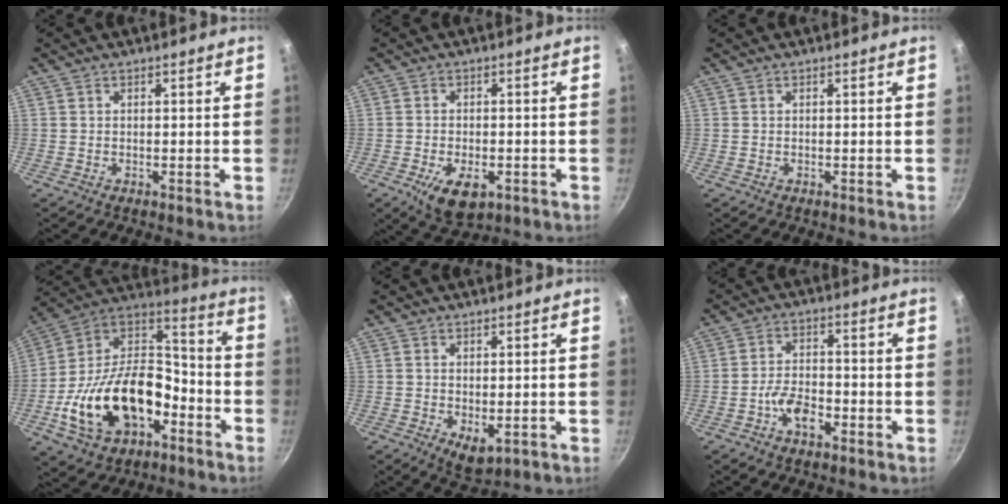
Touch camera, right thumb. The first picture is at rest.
{"total": 8.2, "force": [-3.2, 4.5, 6.1], "torque": [-0.092, 0.004, -0.042]}
{"total": 0.0}
{"total": 24.8, "force": [-8.9, 15.3, 17.4], "torque": [-0.291, 0.076, -0.154]}
{"total": 4.4, "force": [-0.4, 2.5, 3.6], "torque": [-0.050, -0.014, 0.000]}
{"total": 6.3, "force": [-2.9, 3.4, 4.5], "torque": [-0.072, 0.028, -0.055]}